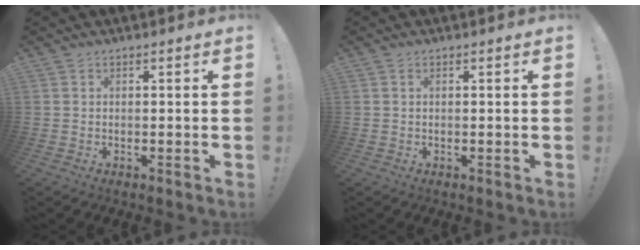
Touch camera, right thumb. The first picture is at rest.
{"total": 0.0}